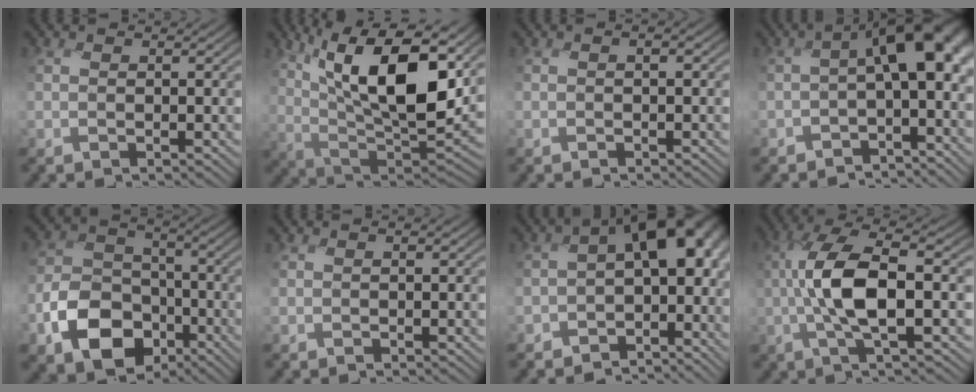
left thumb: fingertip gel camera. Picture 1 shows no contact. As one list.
[{"total": 16.2, "force": [5.8, 7.8, 13.0], "torque": [-0.251, 0.004, 0.095]}, {"total": 1.4, "force": [-0.2, 0.8, 1.2], "torque": [-0.021, 0.003, -0.004]}, {"total": 10.3, "force": [-1.4, 5.2, 8.8], "torque": [-0.138, -0.006, -0.028]}, {"total": 10.6, "force": [-6.0, 7.3, 5.0], "torque": [-0.096, -0.019, -0.121]}, {"total": 0.5, "force": [-0.2, 0.2, 0.4], "torque": [-0.007, 0.001, -0.004]}, {"total": 12.3, "force": [-2.2, 8.1, 9.0], "torque": [-0.147, -0.031, -0.034]}, {"total": 9.1, "force": [-0.9, 3.1, 8.5], "torque": [-0.176, 0.011, -0.024]}]